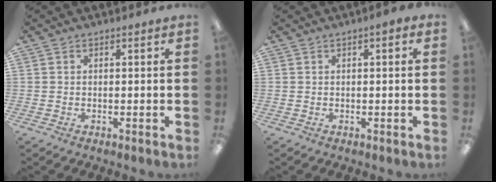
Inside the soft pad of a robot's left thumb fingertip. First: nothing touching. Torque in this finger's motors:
{"motor_torque": [-0.23, 0.24, 0.27, -0.22, 0.00]}